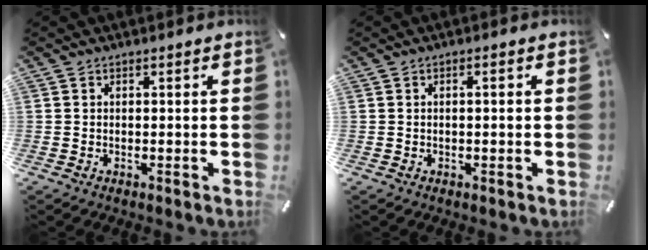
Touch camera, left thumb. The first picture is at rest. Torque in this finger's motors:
{"motor_torque": [-0.14, -0.38, 0.00, 0.05, 0.00]}